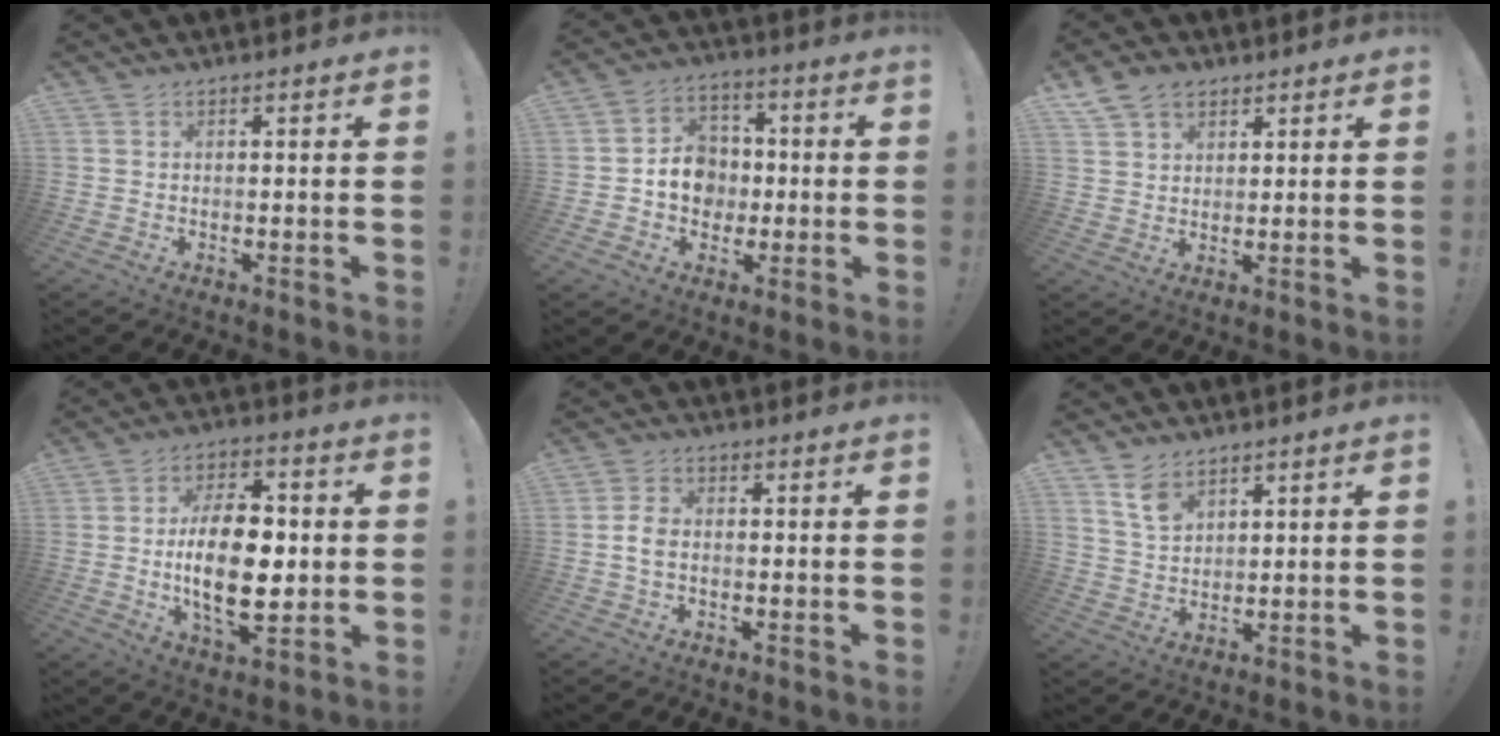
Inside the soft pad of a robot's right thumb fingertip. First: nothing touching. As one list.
[{"total": 10.3, "force": [-1.5, 9.2, 4.4], "torque": [-0.065, 0.019, -0.022]}, {"total": 7.0, "force": [4.5, 4.9, 2.3], "torque": [-0.039, -0.018, 0.088]}, {"total": 19.5, "force": [-1.0, 10.4, 16.5], "torque": [-0.293, -0.007, -0.025]}, {"total": 4.2, "force": [-0.7, 2.7, 3.2], "torque": [-0.066, 0.010, -0.014]}, {"total": 7.4, "force": [4.8, 4.6, 3.2], "torque": [-0.048, -0.027, 0.090]}]